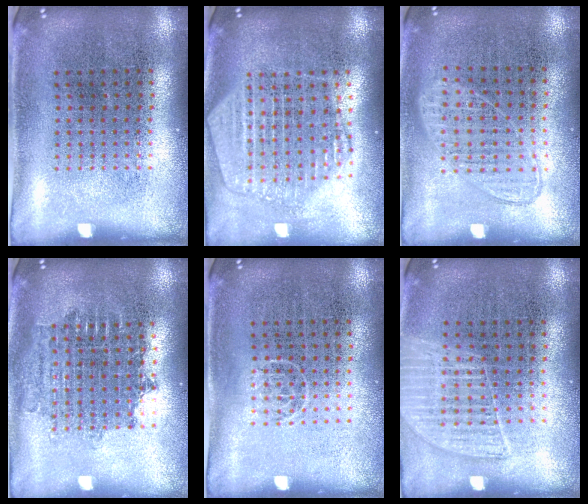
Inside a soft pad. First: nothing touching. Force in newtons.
{"total": 2.2, "press": 2.0, "slide": 1.0}
{"total": 0.9, "press": 0.8, "slide": 0.3}
{"total": 1.7, "press": 1.4, "slide": 1.0}
{"total": 0.6, "press": 0.4, "slide": 0.4}
{"total": 1.3, "press": 1.2, "slide": 0.4}